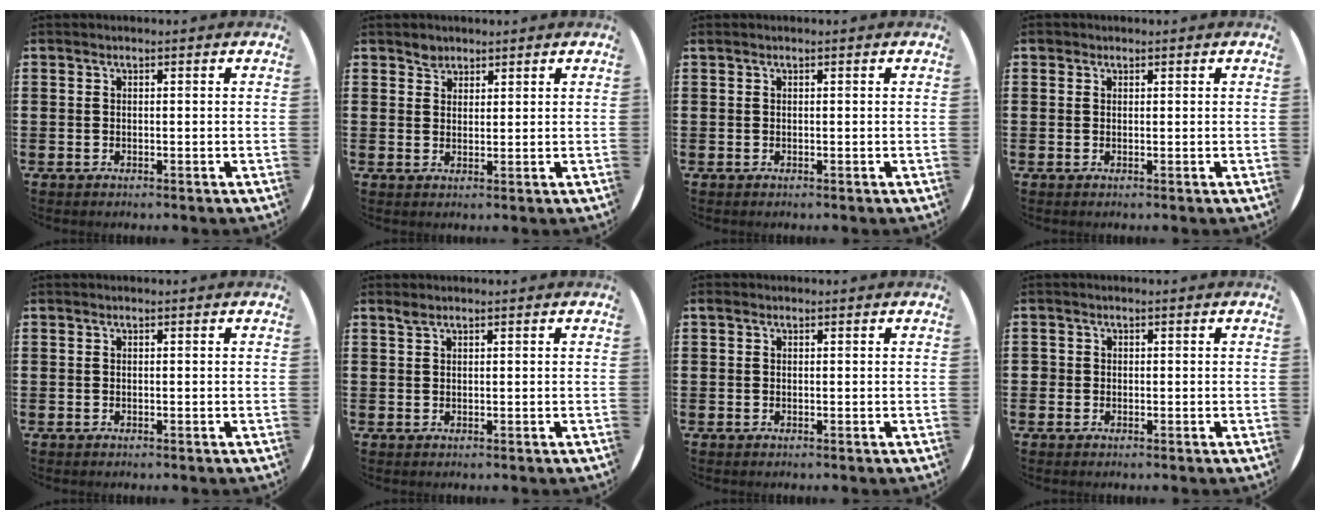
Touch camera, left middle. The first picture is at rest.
{"total": 2.0, "force": [1.7, 1.0, 0.0], "torque": [0.006, -0.002, 0.033]}
{"total": 0.0}
{"total": 0.6, "force": [0.5, 0.4, 0.0], "torque": [0.008, 0.000, 0.008]}
{"total": 0.0}
{"total": 0.8, "force": [0.7, 0.1, 0.4], "torque": [-0.008, 0.001, 0.014]}
{"total": 0.0}
{"total": 0.7, "force": [0.0, 0.7, -0.1], "torque": [0.010, 0.005, -0.003]}